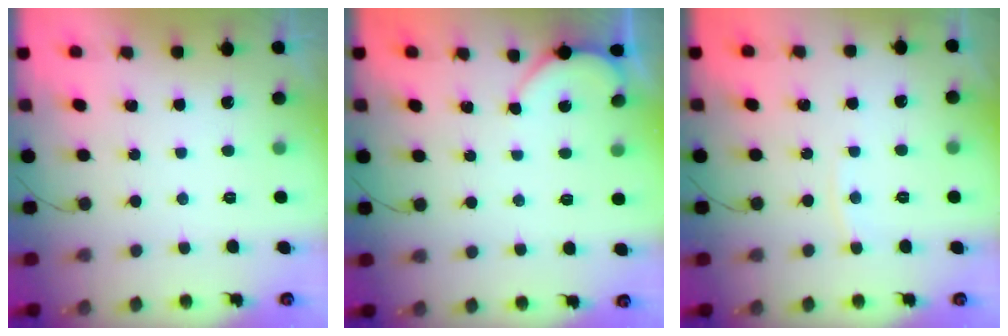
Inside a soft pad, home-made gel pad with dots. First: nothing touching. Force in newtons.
{"total": 2.4, "press": 2.3, "slide": 0.3}
{"total": 2.8, "press": 2.8, "slide": 0.3}